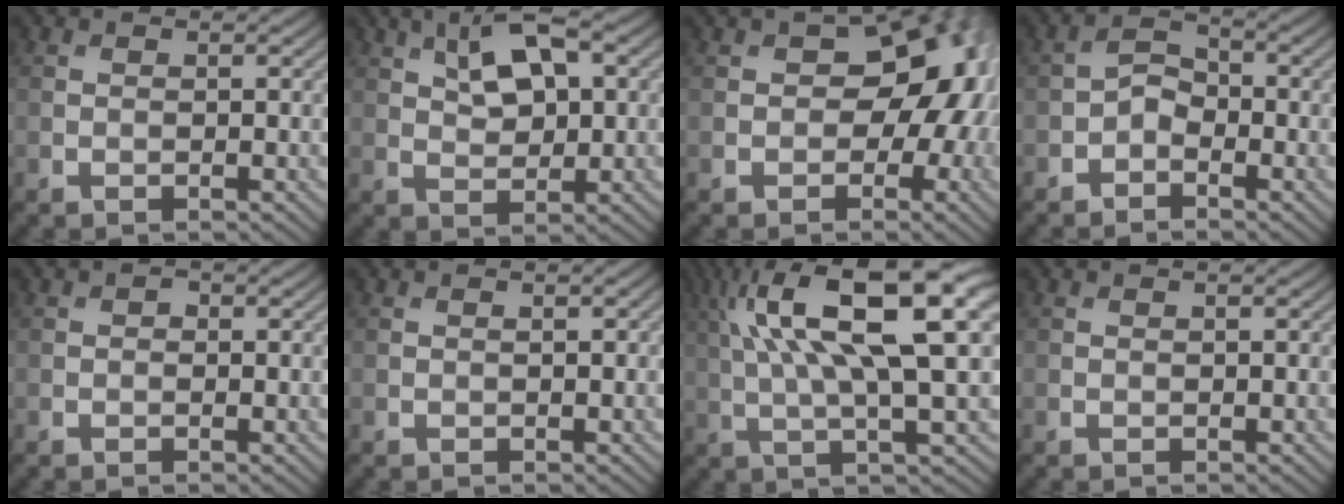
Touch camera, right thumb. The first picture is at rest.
{"total": 7.0, "force": [2.7, 3.4, 5.5], "torque": [-0.107, 0.012, 0.044]}
{"total": 10.8, "force": [0.2, 7.4, 8.0], "torque": [-0.076, 0.003, 0.003]}
{"total": 2.7, "force": [-1.5, 1.7, 1.5], "torque": [-0.024, 0.011, -0.036]}
{"total": 0.6, "force": [-0.1, 0.5, 0.3], "torque": [-0.001, -0.003, -0.004]}
{"total": 0.7, "force": [0.1, 0.1, 0.6], "torque": [-0.011, 0.004, 0.003]}
{"total": 16.1, "force": [5.2, 4.7, 14.5], "torque": [-0.284, 0.014, 0.097]}
{"total": 0.0}